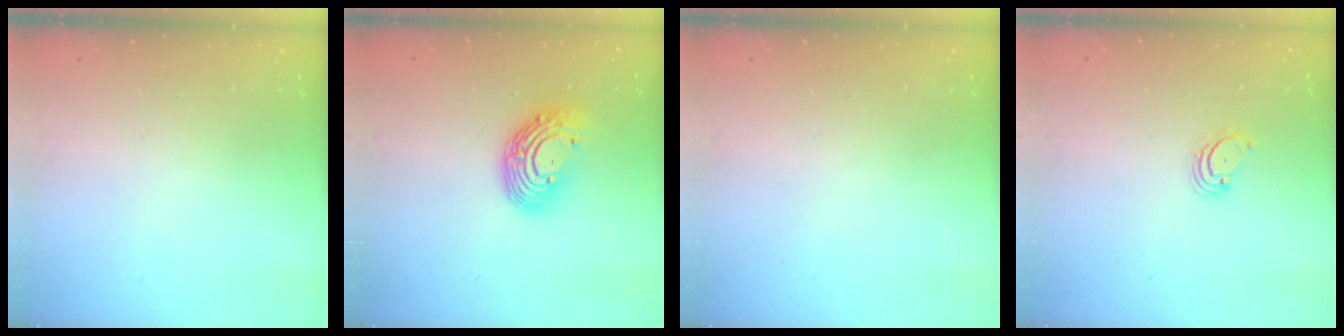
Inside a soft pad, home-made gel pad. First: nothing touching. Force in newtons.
{"total": 13.2, "press": 13.1, "slide": 1.3}
{"total": 0.0}
{"total": 2.7, "press": 2.7, "slide": 0.3}